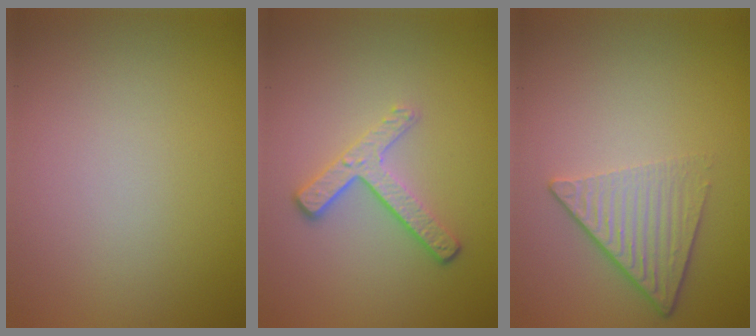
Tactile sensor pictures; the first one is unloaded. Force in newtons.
{"total": 3.4, "press": 2.5, "slide": 2.2}
{"total": 4.5, "press": 3.1, "slide": 3.3}